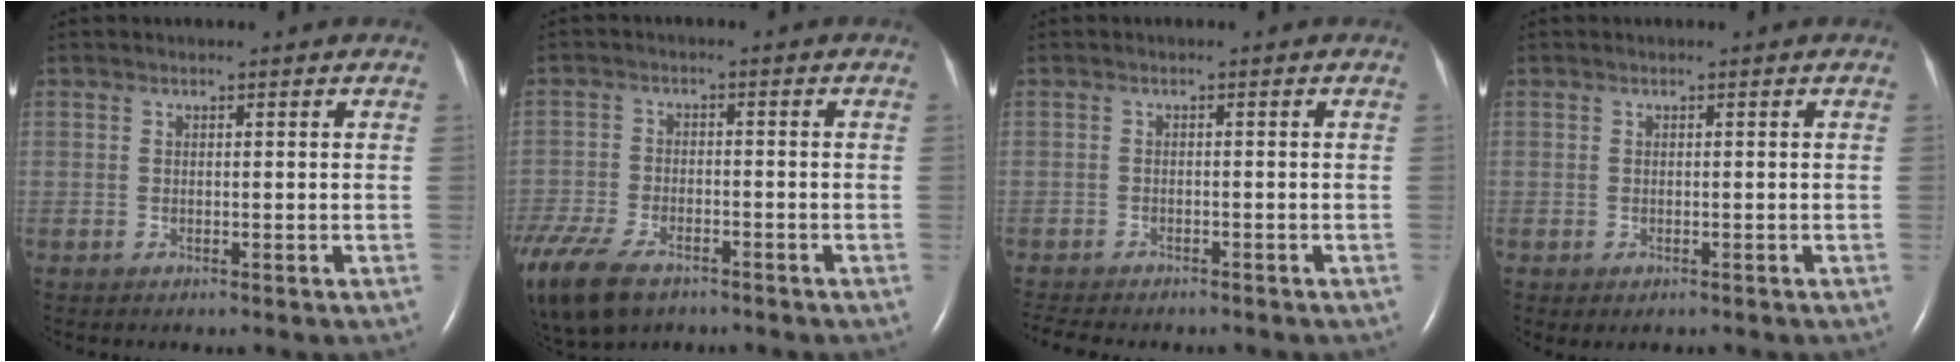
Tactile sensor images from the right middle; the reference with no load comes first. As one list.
[{"total": 17.2, "force": [-10.9, 9.0, 9.7], "torque": [-0.281, -0.039, -0.181]}, {"total": 7.4, "force": [-6.4, 2.0, 3.2], "torque": [-0.051, -0.004, -0.087]}, {"total": 0.7, "force": [-0.4, 0.3, 0.5], "torque": [-0.009, -0.004, -0.002]}]